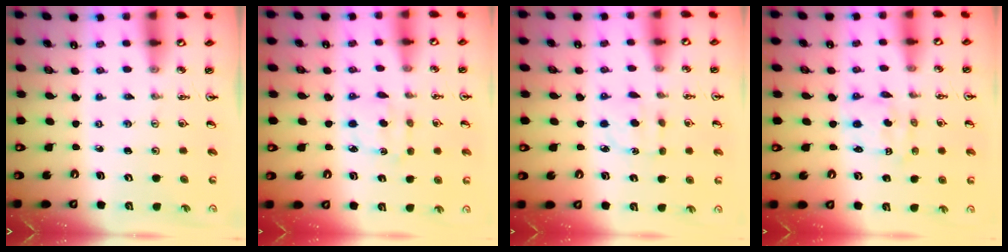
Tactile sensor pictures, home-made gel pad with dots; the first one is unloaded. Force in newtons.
{"total": 5.5, "press": 5.5, "slide": 0.5}
{"total": 4.5, "press": 4.5, "slide": 0.5}
{"total": 2.3, "press": 2.3, "slide": 0.1}